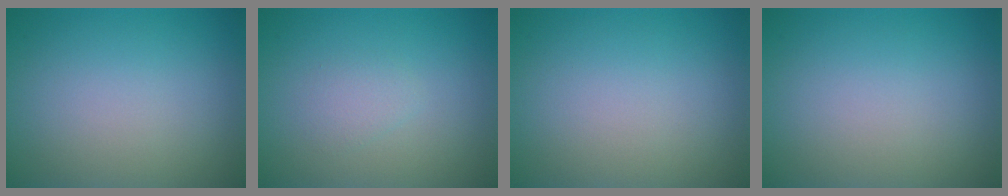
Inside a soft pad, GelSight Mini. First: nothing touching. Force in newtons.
{"total": 1.1, "press": 1.1, "slide": 0.1}
{"total": 0.0}
{"total": 0.0}